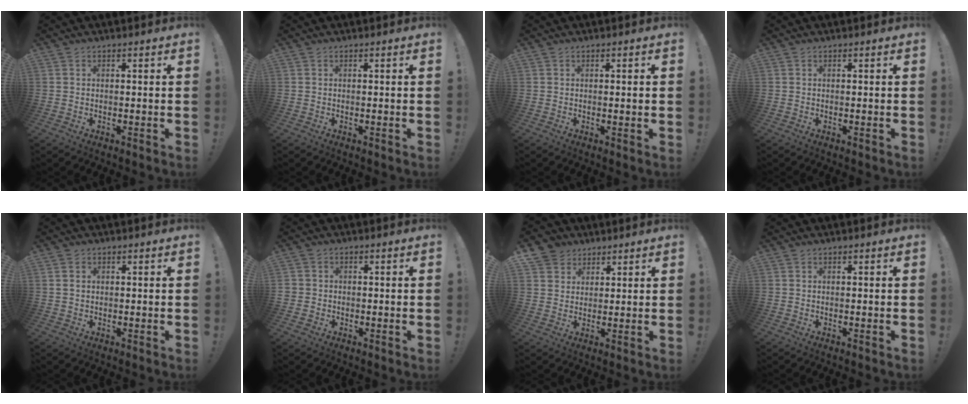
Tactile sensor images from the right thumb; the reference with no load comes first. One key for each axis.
{"total": 0.0}
{"total": 1.1, "fx": -0.1, "fy": -0.2, "fz": 1.1, "tx": -0.013, "ty": -0.002, "tz": -0.005}
{"total": 0.0}
{"total": 1.4, "fx": 0.4, "fy": 1.2, "fz": 0.7, "tx": -0.012, "ty": 0.003, "tz": 0.008}
{"total": 2.1, "fx": -0.5, "fy": 1.9, "fz": 0.6, "tx": -0.002, "ty": 0.003, "tz": -0.011}
{"total": 5.7, "fx": 3.6, "fy": 4.4, "fz": 0.4, "tx": -0.003, "ty": -0.027, "tz": 0.070}
{"total": 0.0}